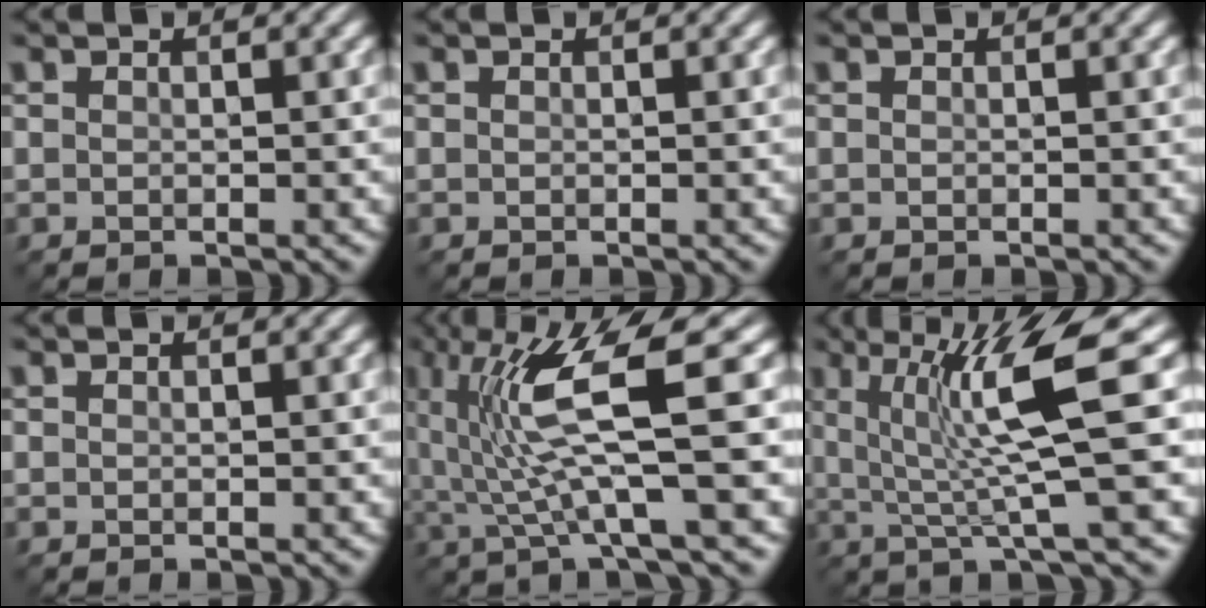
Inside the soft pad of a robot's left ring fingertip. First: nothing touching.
{"total": 0.0}
{"total": 0.0}
{"total": 0.0}
{"total": 8.3, "force": [1.4, 1.5, 8.0], "torque": [-0.153, -0.006, 0.030]}
{"total": 8.3, "force": [1.5, 1.1, 8.1], "torque": [-0.133, -0.002, 0.027]}